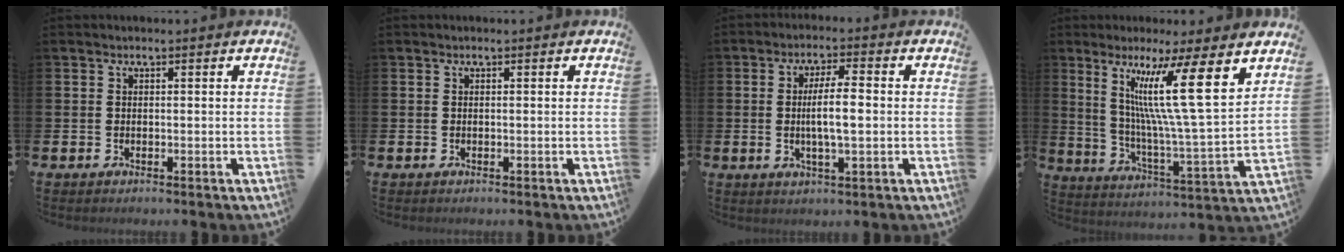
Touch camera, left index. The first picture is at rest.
{"total": 0.0}
{"total": 6.3, "force": [0.1, 1.3, 6.1], "torque": [-0.100, 0.001, -0.002]}
{"total": 14.9, "force": [8.4, 0.8, 12.3], "torque": [-0.231, -0.042, 0.127]}